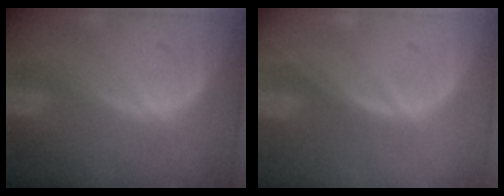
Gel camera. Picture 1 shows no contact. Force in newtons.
{"total": 0.0}